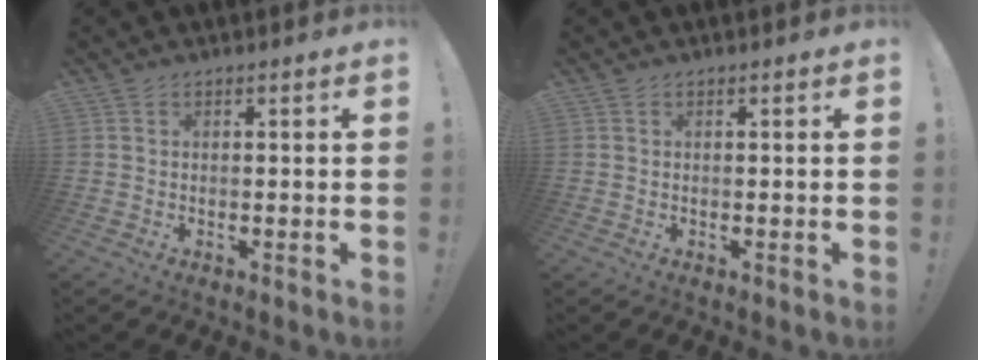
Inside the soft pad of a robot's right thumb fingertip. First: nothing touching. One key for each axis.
{"total": 0.0}